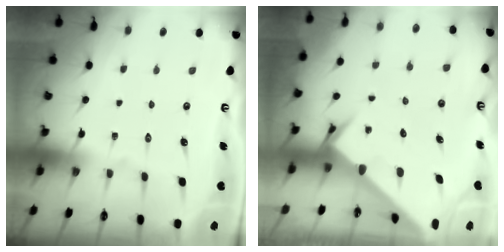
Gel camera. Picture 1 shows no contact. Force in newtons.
{"total": 3.1, "press": 3.1, "slide": 0.3}